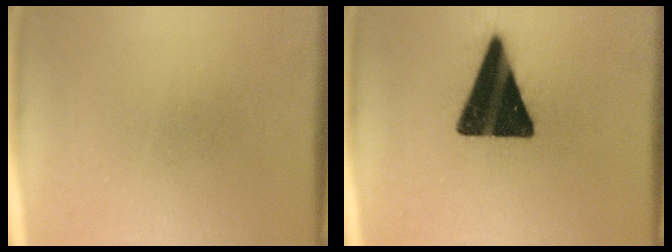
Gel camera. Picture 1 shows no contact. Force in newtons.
{"total": 17.9}